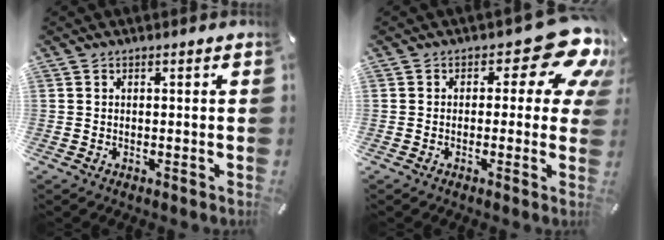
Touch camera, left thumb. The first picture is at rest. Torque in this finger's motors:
{"motor_torque": [1.26, 0.69, 0.97, 0.23, 0.01]}